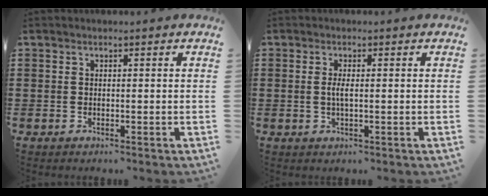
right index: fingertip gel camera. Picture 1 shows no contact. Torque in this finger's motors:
{"motor_torque": [0.42, 0.48, 0.05, 0.06]}